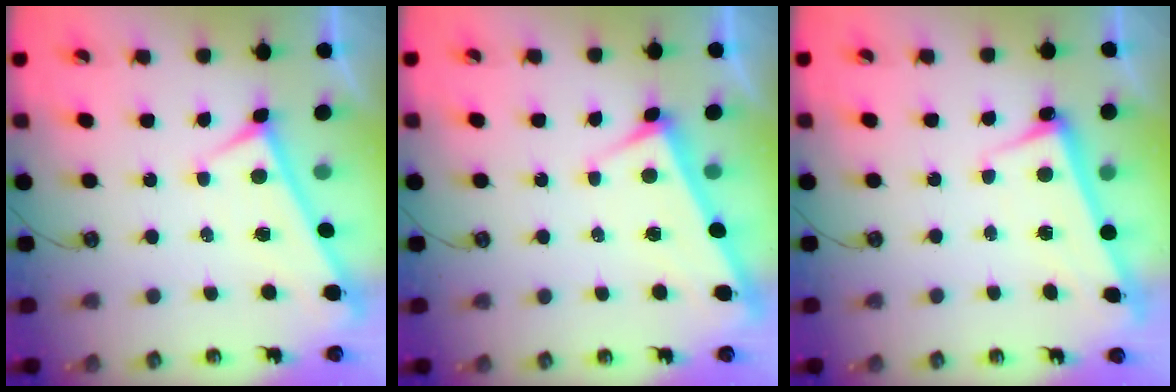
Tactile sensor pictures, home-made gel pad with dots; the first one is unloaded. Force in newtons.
{"total": 3.7, "press": 3.7, "slide": 0.2}
{"total": 2.6, "press": 2.4, "slide": 0.9}